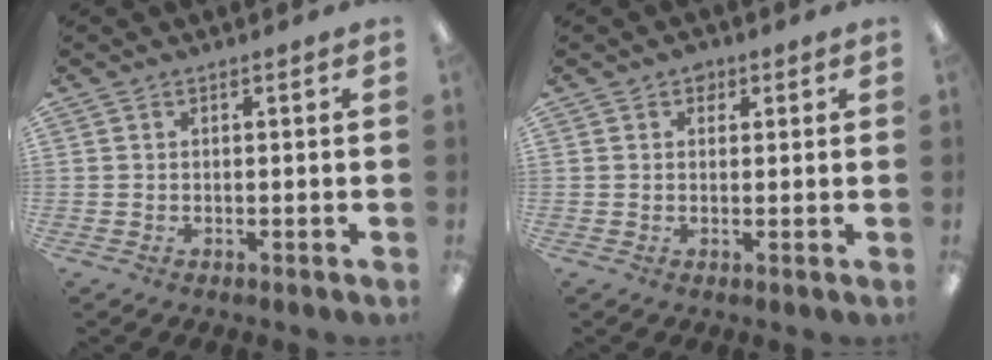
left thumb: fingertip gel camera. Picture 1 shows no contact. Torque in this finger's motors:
{"motor_torque": [0.13, 0.01, 0.44, -0.31, 0.00]}